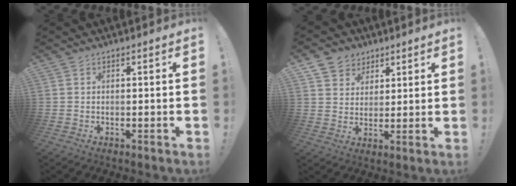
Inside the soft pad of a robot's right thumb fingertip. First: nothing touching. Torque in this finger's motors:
{"motor_torque": [-0.01, 0.02, 0.05, 0.02, 0.00]}